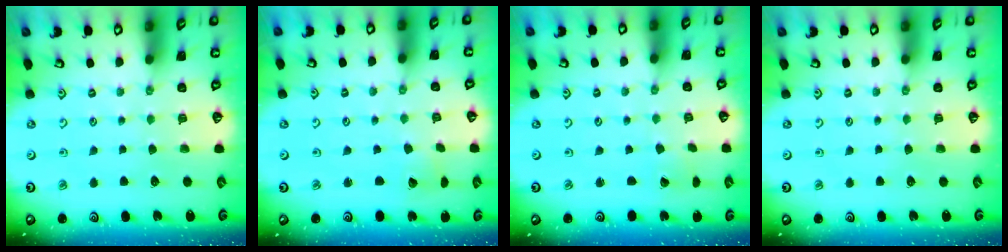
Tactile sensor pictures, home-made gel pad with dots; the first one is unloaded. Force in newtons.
{"total": 2.6, "press": 2.6, "slide": 0.3}
{"total": 0.0}
{"total": 0.0}